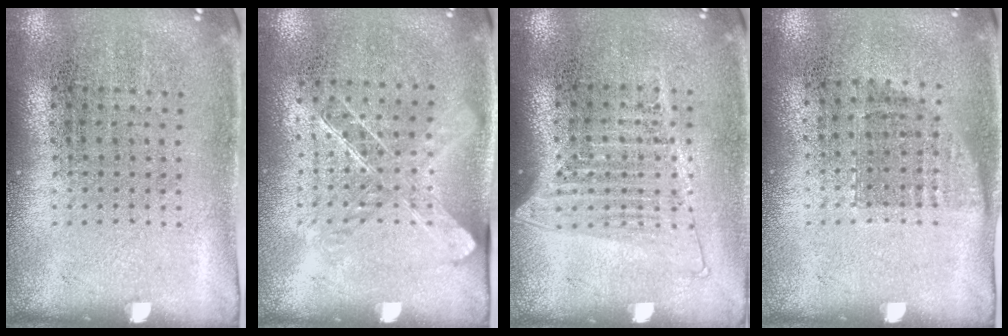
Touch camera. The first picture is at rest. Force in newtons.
{"total": 1.3, "press": 1.1, "slide": 0.7}
{"total": 1.3, "press": 1.2, "slide": 0.6}
{"total": 0.7, "press": 0.6, "slide": 0.3}